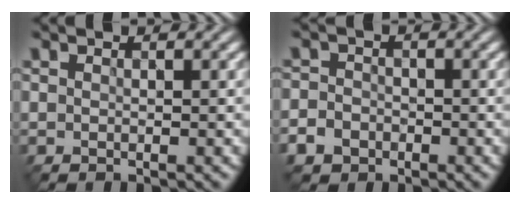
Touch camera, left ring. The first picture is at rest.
{"total": 4.0, "force": [-2.2, 3.1, 1.1], "torque": [-0.006, -0.008, -0.049]}